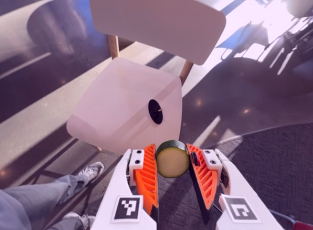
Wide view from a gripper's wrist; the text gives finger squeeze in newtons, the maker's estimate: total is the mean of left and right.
{"total": 9.6, "left": 9.8, "right": 9.3}